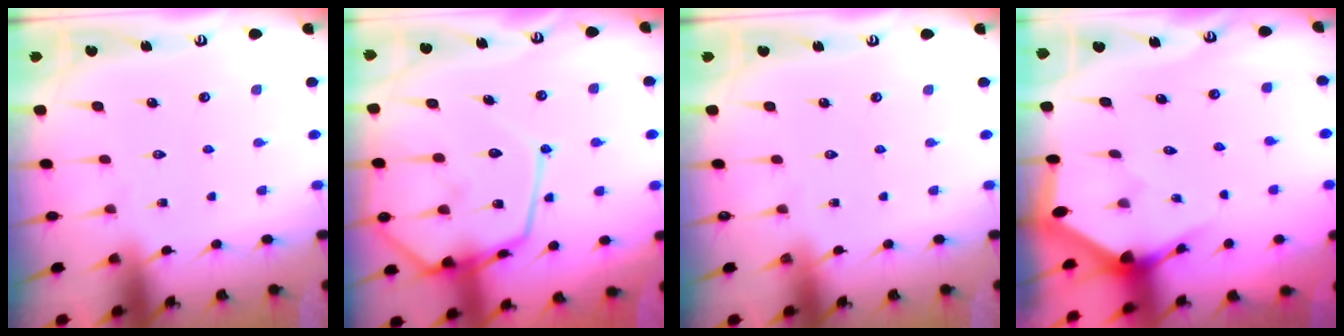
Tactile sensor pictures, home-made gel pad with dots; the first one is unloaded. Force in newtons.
{"total": 19.1, "press": 19.0, "slide": 1.7}
{"total": 0.0}
{"total": 2.9, "press": 2.9, "slide": 0.2}